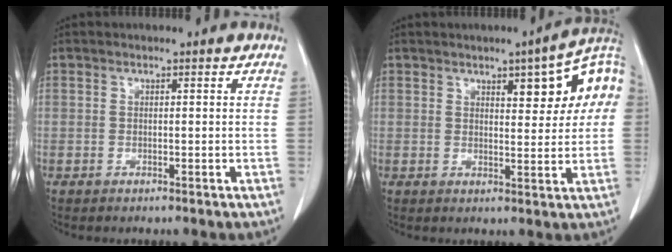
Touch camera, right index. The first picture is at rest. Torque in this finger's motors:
{"motor_torque": [0.49, -0.04, 0.22, 0.04]}